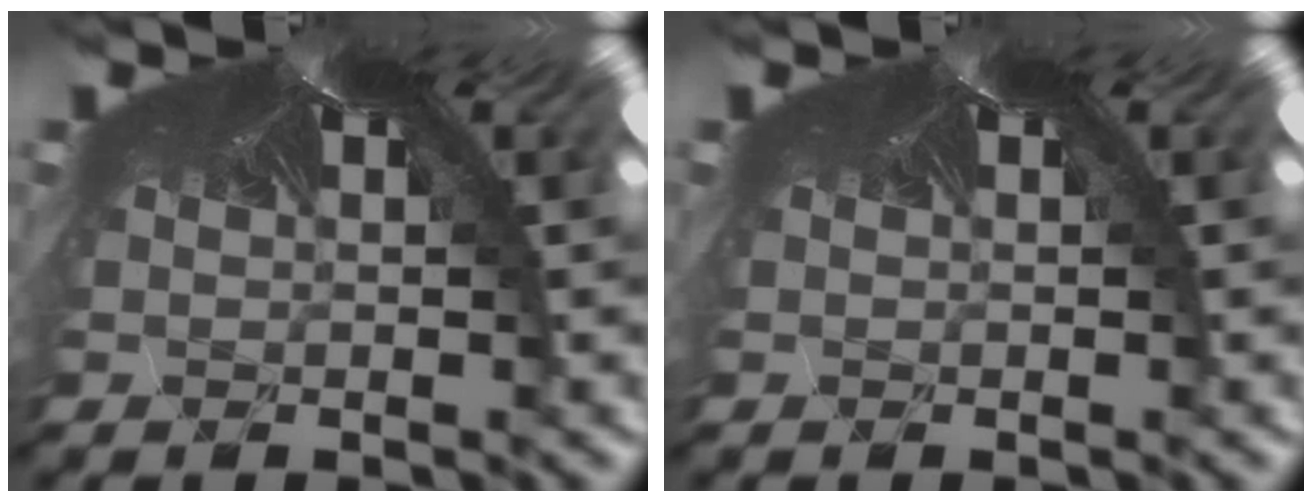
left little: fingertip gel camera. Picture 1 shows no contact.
{"total": 0.0}